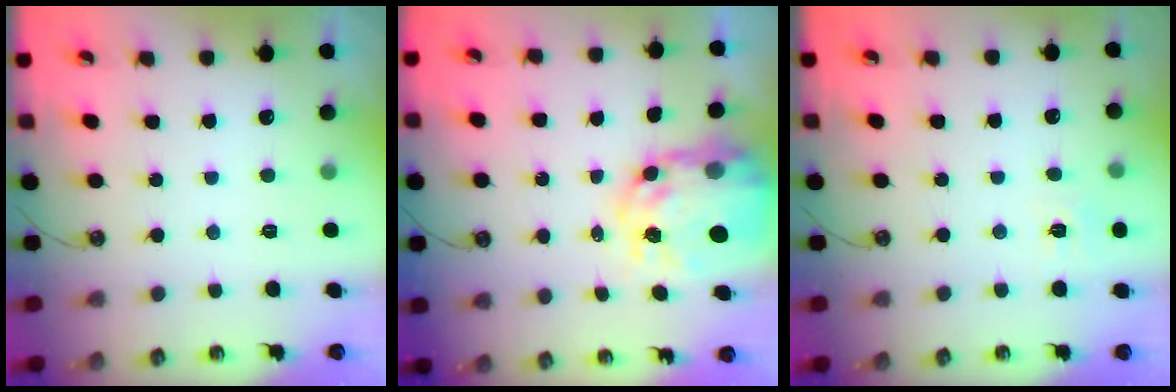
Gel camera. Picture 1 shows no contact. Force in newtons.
{"total": 13.7, "press": 13.6, "slide": 1.2}
{"total": 5.7, "press": 5.7, "slide": 0.7}